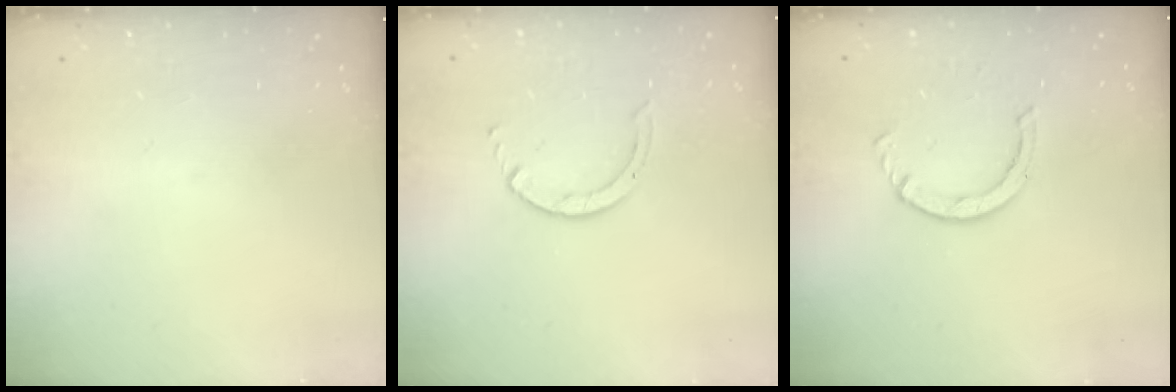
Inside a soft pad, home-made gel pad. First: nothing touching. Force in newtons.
{"total": 2.5, "press": 2.4, "slide": 0.3}
{"total": 2.2, "press": 2.2, "slide": 0.4}